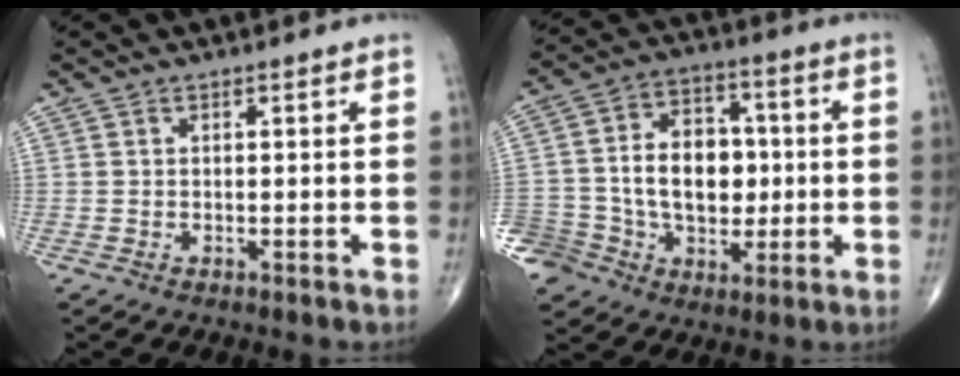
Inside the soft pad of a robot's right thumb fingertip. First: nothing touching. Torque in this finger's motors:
{"motor_torque": [2.45, 2.56, 1.74, -0.85, 0.22]}